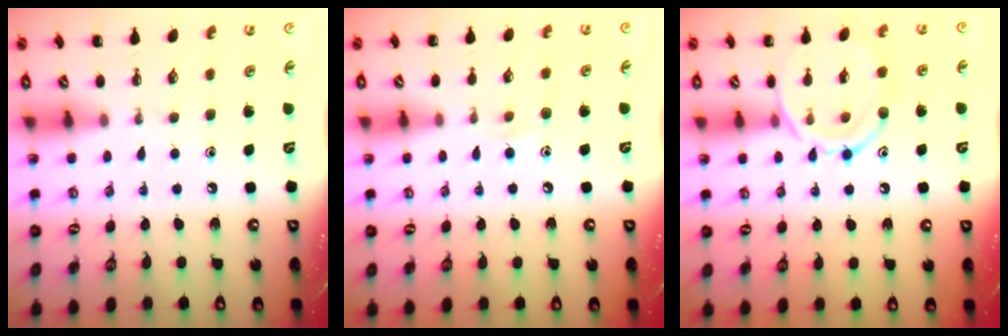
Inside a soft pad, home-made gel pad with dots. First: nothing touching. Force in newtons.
{"total": 7.5, "press": 7.3, "slide": 2.1}
{"total": 12.1, "press": 12.1, "slide": 0.3}